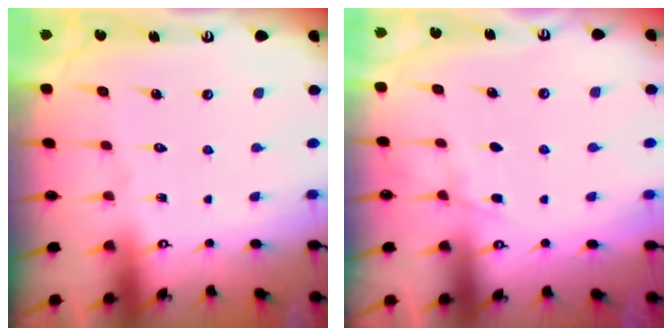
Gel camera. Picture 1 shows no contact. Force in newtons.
{"total": 4.4, "press": 4.3, "slide": 0.7}